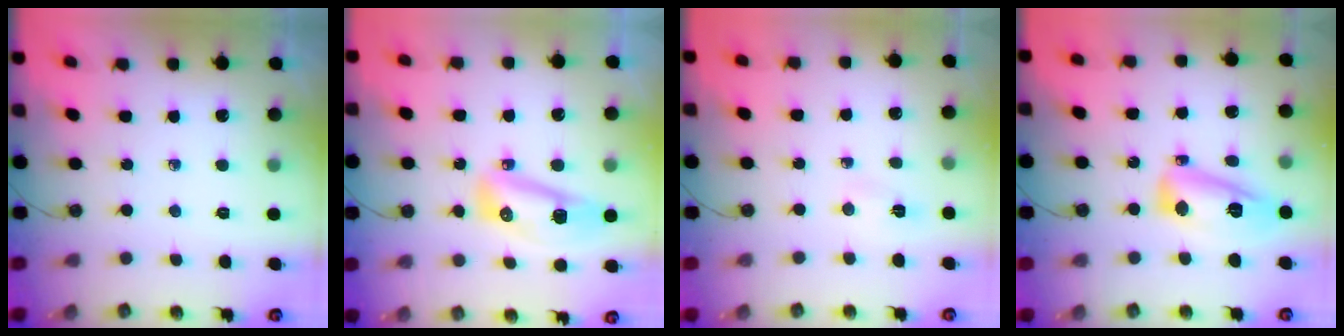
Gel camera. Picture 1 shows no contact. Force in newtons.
{"total": 9.9, "press": 9.8, "slide": 1.5}
{"total": 2.3, "press": 2.3, "slide": 0.3}
{"total": 13.8, "press": 13.7, "slide": 1.2}